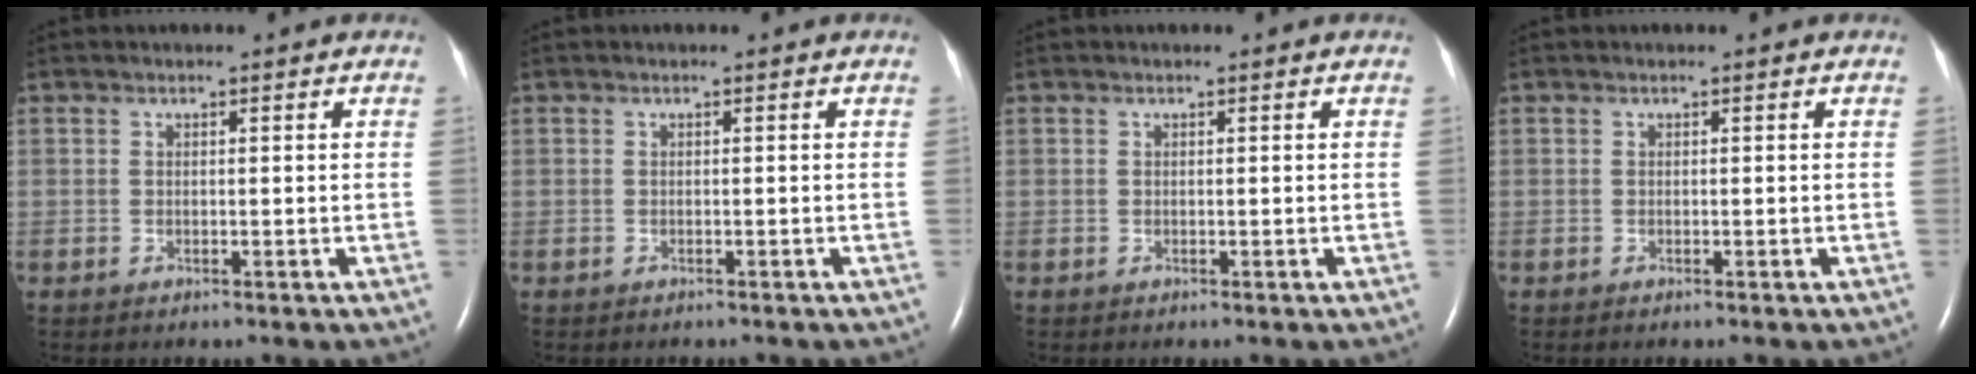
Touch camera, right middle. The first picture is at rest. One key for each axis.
{"total": 0.8, "fx": -0.7, "fy": 0.2, "fz": 0.3, "tx": -0.012, "ty": -0.002, "tz": -0.008}
{"total": 0.0}
{"total": 0.0}